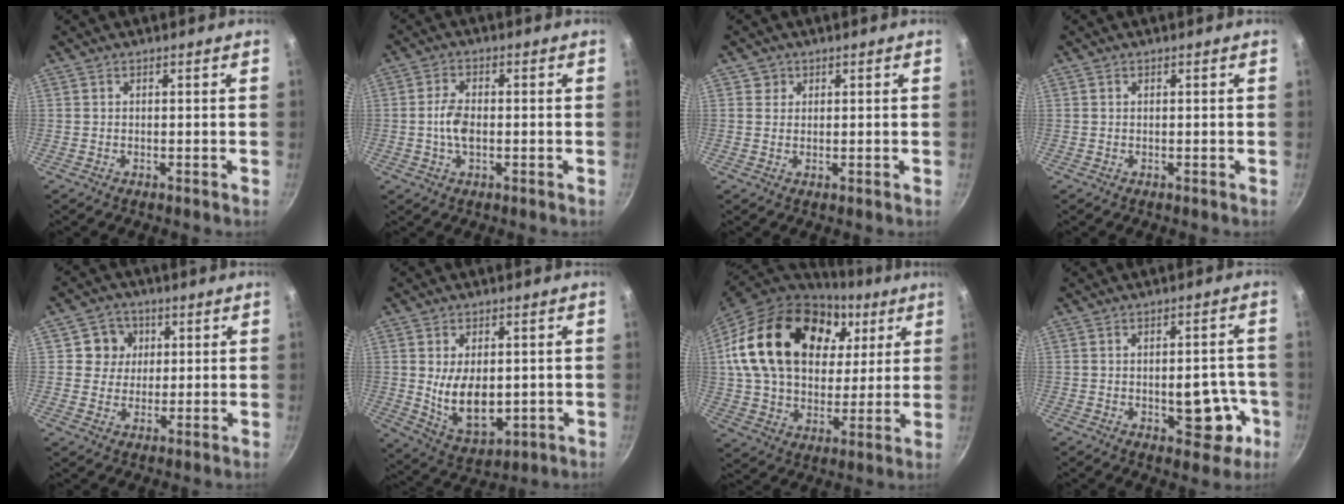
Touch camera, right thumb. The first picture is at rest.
{"total": 4.8, "force": [-0.6, 2.6, 4.0], "torque": [-0.079, 0.009, -0.017]}
{"total": 1.9, "force": [0.7, 1.8, 0.2], "torque": [0.010, -0.001, 0.007]}
{"total": 0.0}
{"total": 6.3, "force": [1.6, 5.9, 1.3], "torque": [0.022, 0.004, 0.019]}
{"total": 11.2, "force": [0.0, 6.8, 8.9], "torque": [-0.128, -0.019, 0.022]}
{"total": 28.4, "force": [9.9, 19.2, 18.3], "torque": [-0.309, -0.006, 0.173]}
{"total": 9.7, "force": [-2.6, 5.1, 7.8], "torque": [-0.064, 0.018, -0.029]}